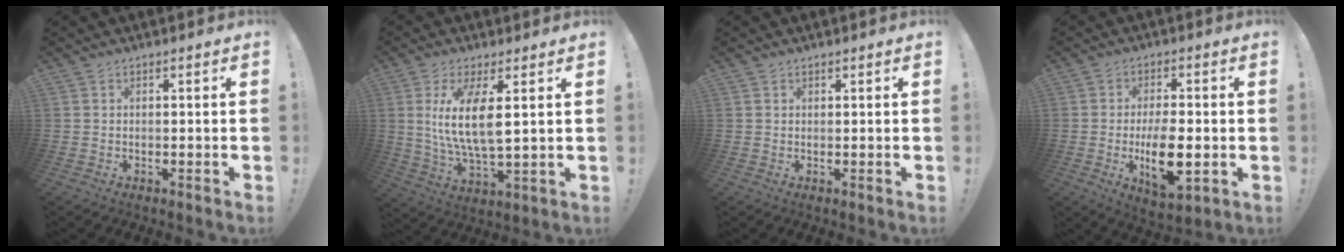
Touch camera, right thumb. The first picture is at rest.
{"total": 12.8, "force": [3.4, 3.9, 11.7], "torque": [-0.219, -0.023, 0.052]}
{"total": 0.5, "force": [0.5, 0.2, 0.1], "torque": [0.002, -0.001, 0.009]}
{"total": 11.9, "force": [-2.4, 5.9, 10.0], "torque": [-0.159, -0.001, -0.039]}